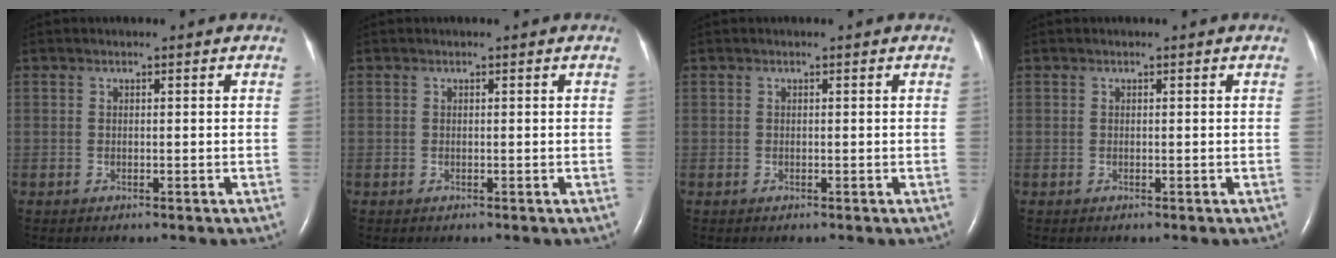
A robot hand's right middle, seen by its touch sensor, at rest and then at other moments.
{"total": 0.0}
{"total": 0.0}
{"total": 0.0}